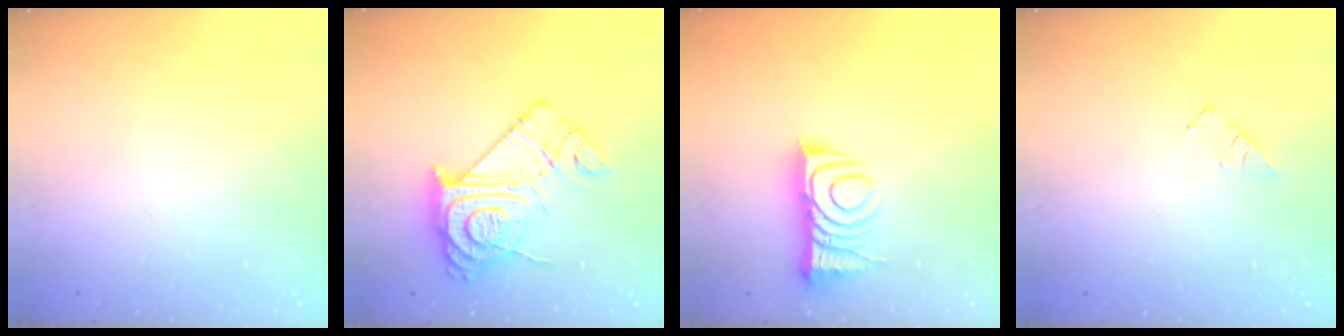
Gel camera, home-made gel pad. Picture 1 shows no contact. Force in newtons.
{"total": 18.1, "press": 18.0, "slide": 1.5}
{"total": 9.7, "press": 9.7, "slide": 0.9}
{"total": 2.9, "press": 2.9, "slide": 0.4}